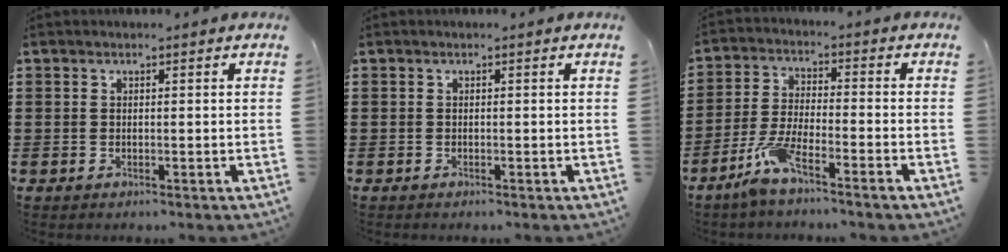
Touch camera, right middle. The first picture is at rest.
{"total": 0.0}
{"total": 6.1, "force": [-4.5, 0.5, 4.1], "torque": [-0.093, -0.011, -0.089]}